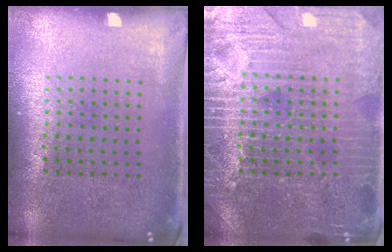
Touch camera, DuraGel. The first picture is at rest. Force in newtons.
{"total": 4.0, "press": 4.0, "slide": 0.5}